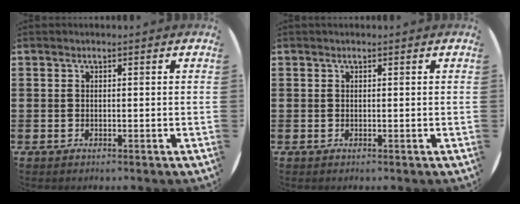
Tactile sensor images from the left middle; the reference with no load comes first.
{"total": 0.0}